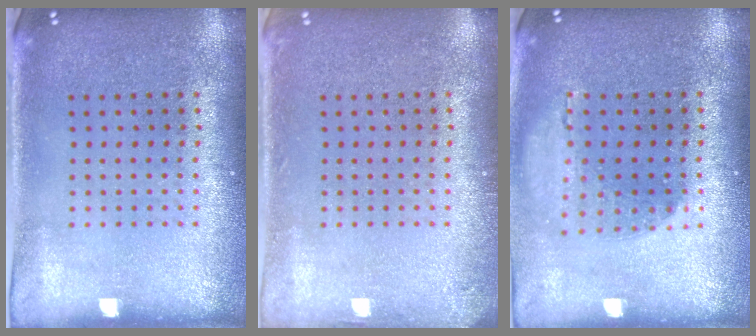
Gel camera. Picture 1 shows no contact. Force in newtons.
{"total": 0.9, "press": 0.9, "slide": 0.1}
{"total": 1.1, "press": 1.1, "slide": 0.2}